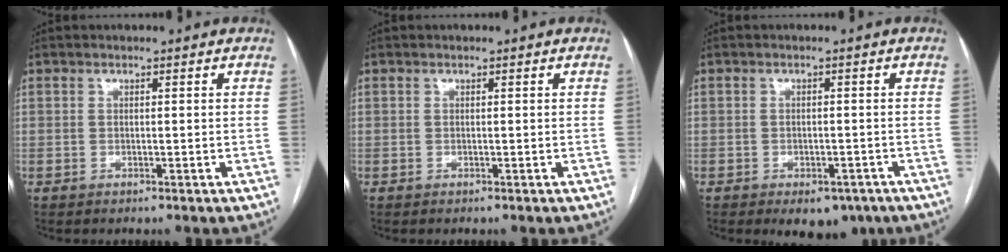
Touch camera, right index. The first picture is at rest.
{"total": 0.0}
{"total": 5.9, "force": [-3.9, 3.5, 2.7], "torque": [-0.016, 0.003, -0.046]}